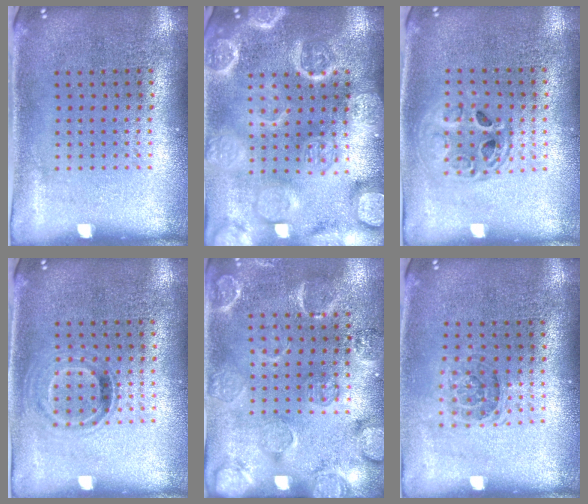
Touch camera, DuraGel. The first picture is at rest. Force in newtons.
{"total": 6.3, "press": 6.2, "slide": 0.8}
{"total": 1.5, "press": 1.3, "slide": 0.7}
{"total": 0.9, "press": 0.8, "slide": 0.4}
{"total": 2.6, "press": 2.0, "slide": 1.6}
{"total": 1.3, "press": 1.0, "slide": 0.7}